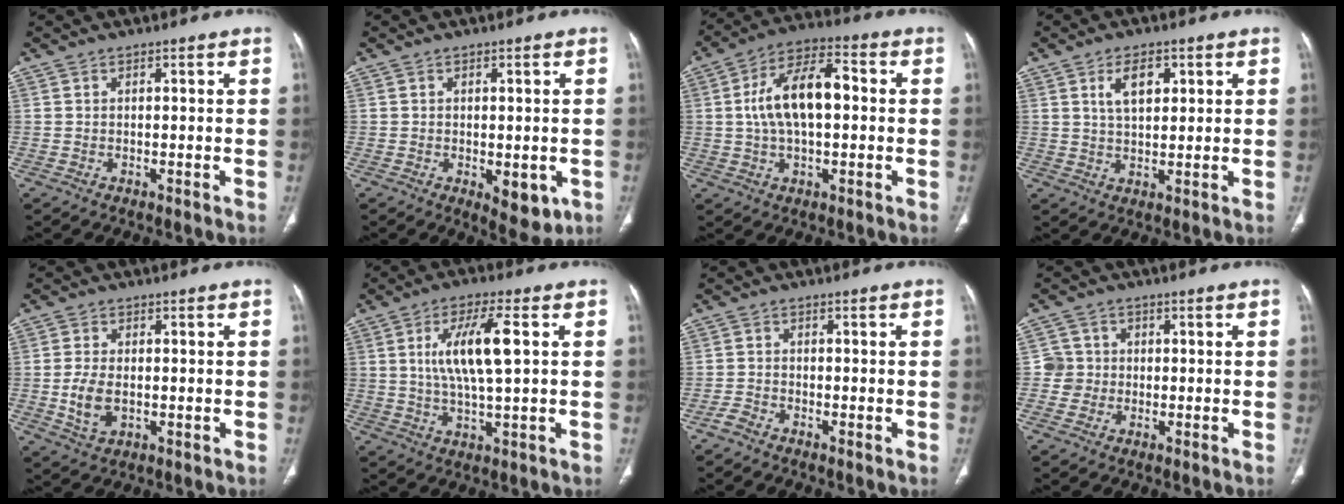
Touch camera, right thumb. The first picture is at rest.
{"total": 6.4, "force": [-1.7, 3.2, 5.2], "torque": [-0.051, -0.010, -0.011]}
{"total": 13.8, "force": [1.0, 7.0, 11.9], "torque": [-0.211, 0.028, 0.010]}
{"total": 5.9, "force": [2.4, 3.1, 4.4], "torque": [-0.065, -0.008, 0.045]}
{"total": 6.0, "force": [-0.6, 3.7, 4.7], "torque": [-0.095, -0.003, -0.006]}
{"total": 10.9, "force": [2.2, 2.8, 10.4], "torque": [-0.207, -0.001, 0.042]}
{"total": 1.8, "force": [-1.5, 0.7, 0.8], "torque": [-0.019, 0.001, -0.033]}
{"total": 3.7, "force": [-0.2, 3.7, 0.1], "torque": [0.027, 0.011, -0.008]}